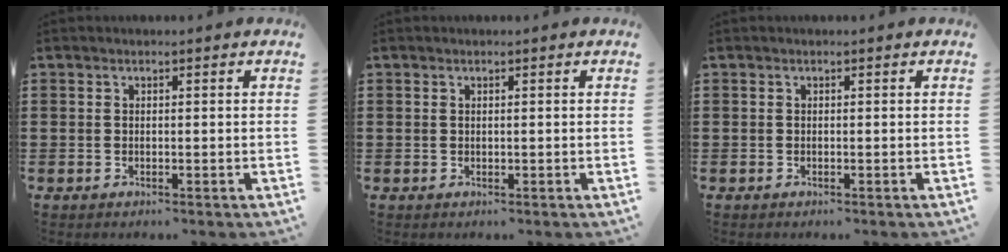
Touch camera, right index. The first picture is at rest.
{"total": 0.0}
{"total": 0.0}